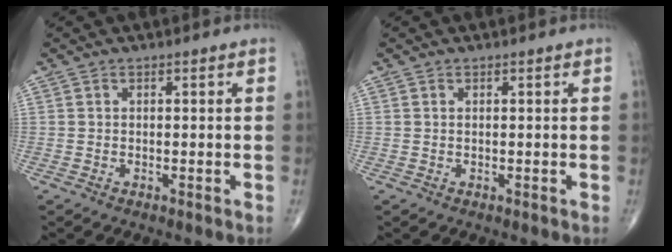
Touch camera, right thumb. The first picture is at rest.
{"total": 0.0}